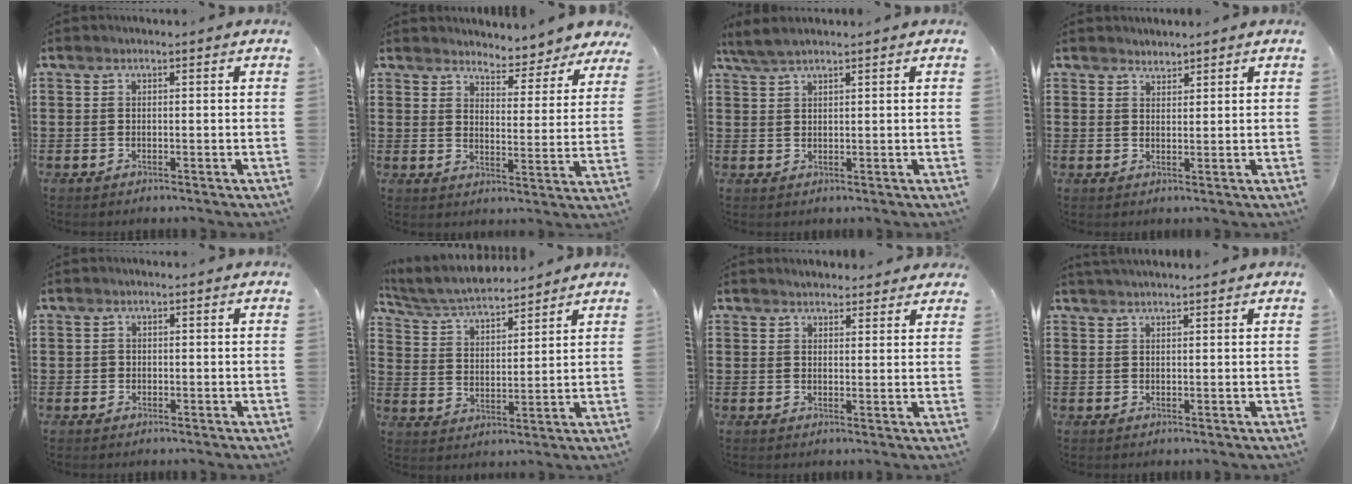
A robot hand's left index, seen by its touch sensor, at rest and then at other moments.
{"total": 4.5, "force": [4.5, 0.0, -0.1], "torque": [-0.018, -0.039, 0.074]}
{"total": 3.1, "force": [2.5, 0.5, 1.8], "torque": [-0.041, 0.004, 0.047]}
{"total": 1.7, "force": [1.6, 0.3, -0.5], "torque": [0.004, 0.001, 0.033]}
{"total": 0.7, "force": [0.0, 0.7, 0.1], "torque": [-0.005, 0.004, 0.000]}
{"total": 5.3, "force": [5.1, 0.6, 1.6], "torque": [-0.053, -0.026, 0.087]}
{"total": 2.3, "force": [2.2, 0.5, -0.1], "torque": [-0.004, 0.001, 0.043]}
{"total": 1.5, "force": [1.5, -0.1, 0.3], "torque": [-0.008, 0.001, 0.029]}